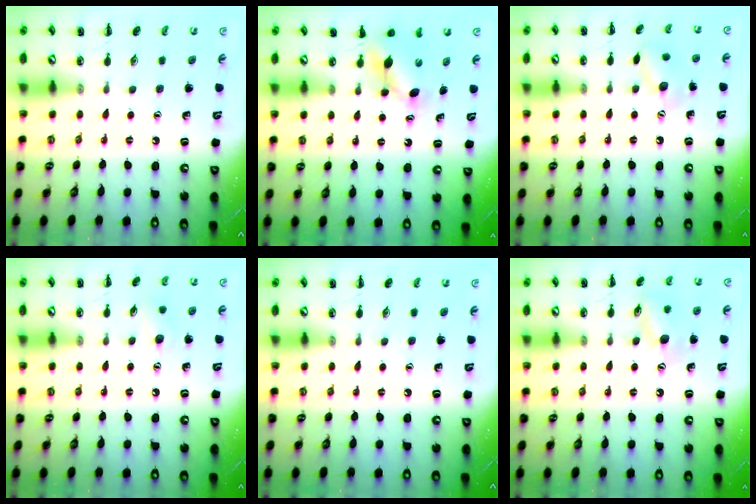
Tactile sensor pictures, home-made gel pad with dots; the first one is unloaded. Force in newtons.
{"total": 4.9, "press": 4.9, "slide": 0.5}
{"total": 8.5, "press": 8.4, "slide": 0.9}
{"total": 6.4, "press": 6.2, "slide": 1.4}
{"total": 0.0}
{"total": 10.0, "press": 9.9, "slide": 1.3}